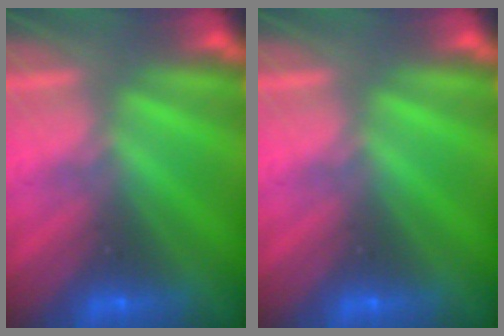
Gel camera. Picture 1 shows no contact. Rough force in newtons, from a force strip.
{"total": 0.0}